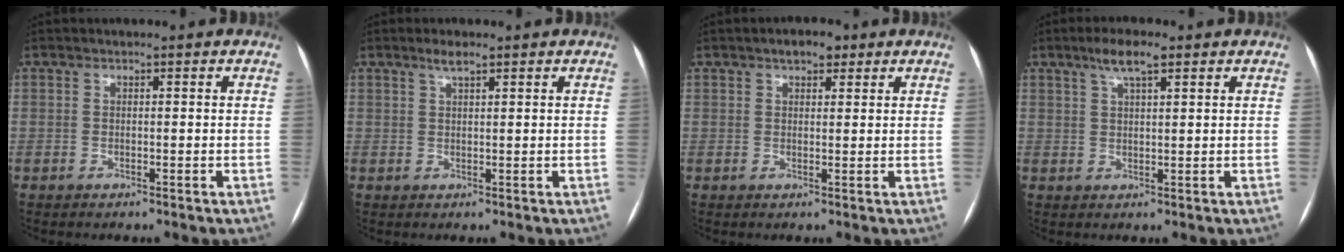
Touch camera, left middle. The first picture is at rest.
{"total": 2.0, "force": [1.4, 0.2, 1.4], "torque": [-0.031, 0.004, 0.028]}
{"total": 3.1, "force": [2.0, 1.5, 1.9], "torque": [-0.029, 0.011, 0.030]}
{"total": 4.6, "force": [2.9, 0.8, 3.5], "torque": [-0.069, 0.011, 0.052]}